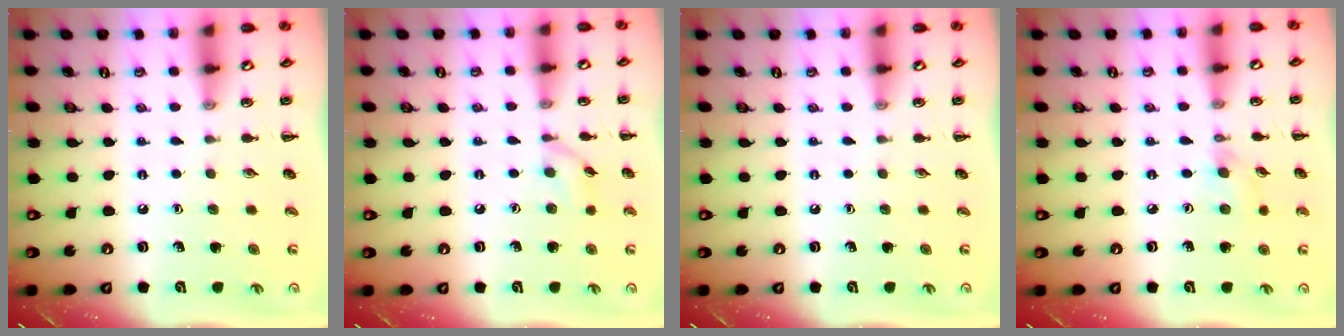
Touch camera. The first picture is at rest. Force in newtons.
{"total": 6.8, "press": 6.7, "slide": 0.7}
{"total": 0.0}
{"total": 3.4, "press": 3.1, "slide": 1.3}